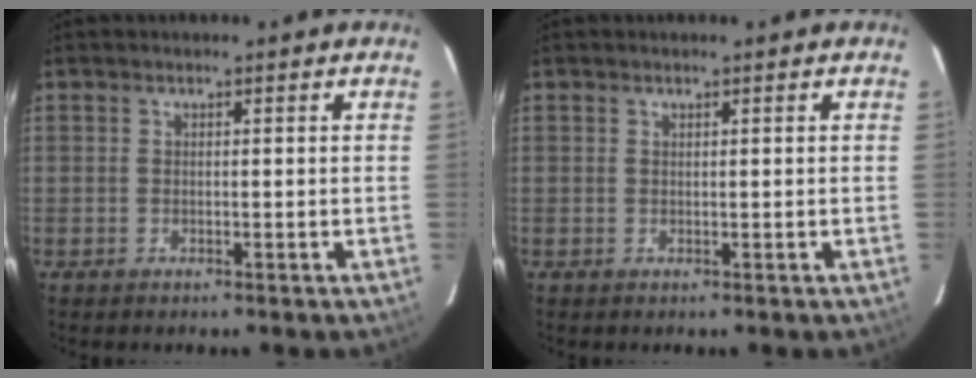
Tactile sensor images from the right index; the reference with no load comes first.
{"total": 0.0}